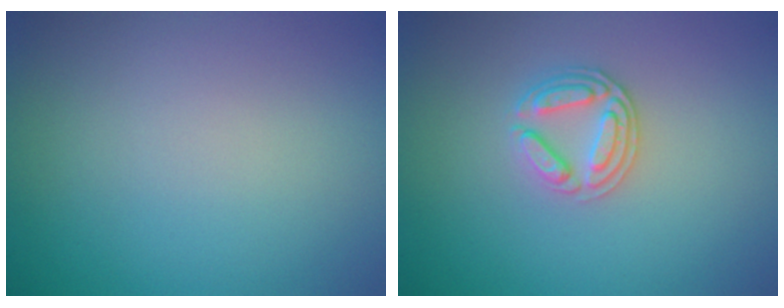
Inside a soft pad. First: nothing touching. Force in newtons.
{"total": 2.6, "press": 2.5, "slide": 0.6}